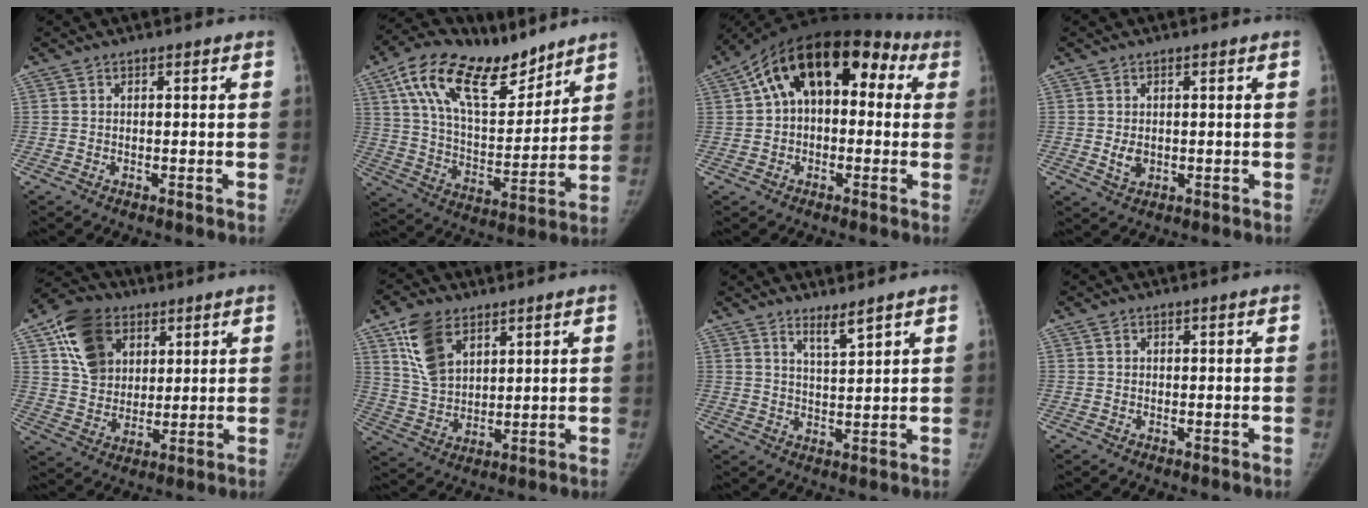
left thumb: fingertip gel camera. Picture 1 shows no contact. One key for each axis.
{"total": 21.9, "fx": 13.8, "fy": 10.4, "fz": 13.5, "tx": -0.200, "ty": -0.041, "tz": 0.248}
{"total": 15.3, "fx": 2.9, "fy": 10.4, "fz": 10.9, "tx": -0.101, "ty": 0.059, "tz": 0.028}
{"total": 3.1, "fx": -0.2, "fy": 2.3, "fz": 2.1, "tx": -0.026, "ty": -0.002, "tz": 0.003}
{"total": 14.2, "fx": 6.0, "fy": 10.6, "fz": 7.3, "tx": -0.105, "ty": -0.011, "tz": 0.109}
{"total": 11.2, "fx": 5.8, "fy": 6.7, "fz": 6.8, "tx": -0.109, "ty": -0.018, "tz": 0.122}
{"total": 3.5, "fx": 2.9, "fy": 0.3, "fz": 2.0, "tx": -0.032, "ty": -0.031, "tz": 0.053}
{"total": 0.7, "fx": 0.1, "fy": 0.6, "fz": 0.2, "tx": 0.005, "ty": 0.002, "tz": 0.002}